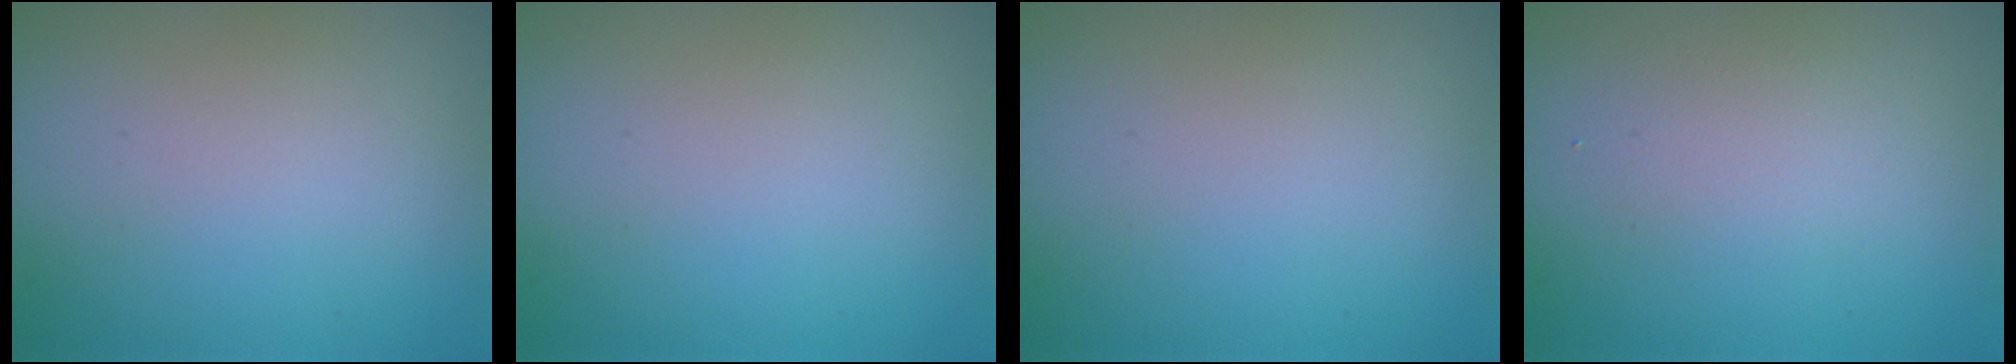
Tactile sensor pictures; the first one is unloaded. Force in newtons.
{"total": 0.0}
{"total": 0.0}
{"total": 1.9, "press": 1.9, "slide": 0.1}